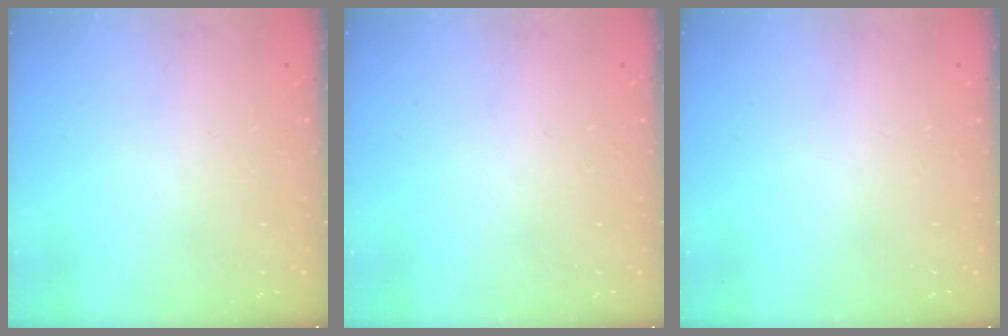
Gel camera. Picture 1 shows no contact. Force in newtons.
{"total": 0.0}
{"total": 0.0}